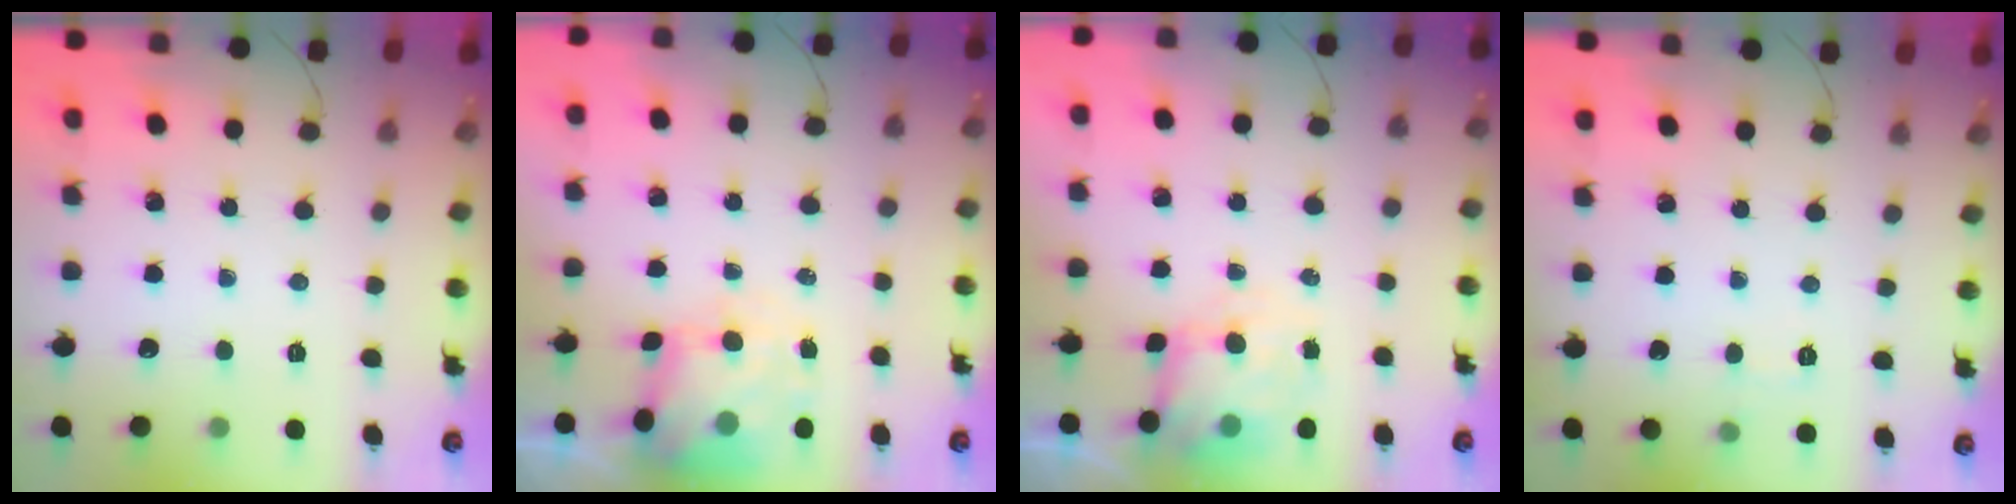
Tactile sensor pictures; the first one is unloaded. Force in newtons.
{"total": 6.6, "press": 6.4, "slide": 1.8}
{"total": 7.5, "press": 7.4, "slide": 1.4}
{"total": 4.5, "press": 4.4, "slide": 1.2}